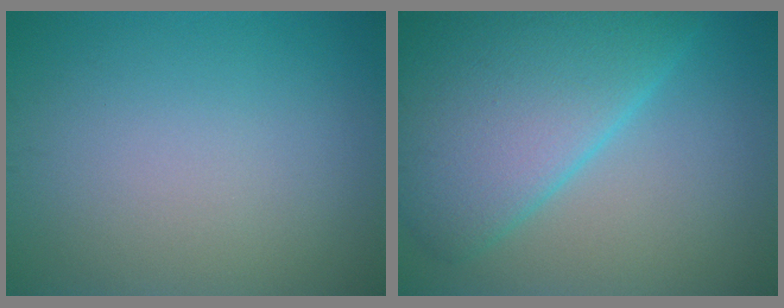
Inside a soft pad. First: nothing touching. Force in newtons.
{"total": 10.3, "press": 10.3, "slide": 0.2}